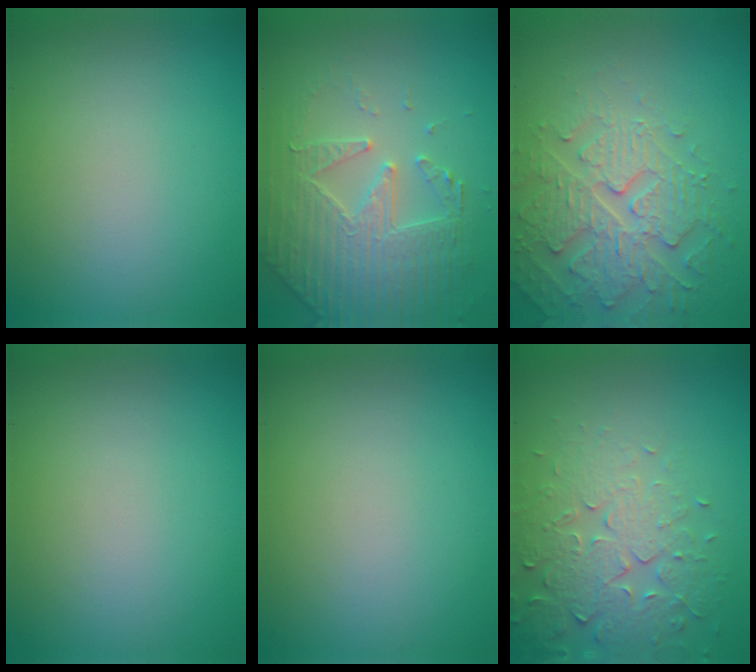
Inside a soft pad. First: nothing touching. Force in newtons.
{"total": 4.6, "press": 4.4, "slide": 1.4}
{"total": 4.6, "press": 4.4, "slide": 1.1}
{"total": 0.0}
{"total": 0.0}
{"total": 4.5, "press": 4.5, "slide": 0.4}